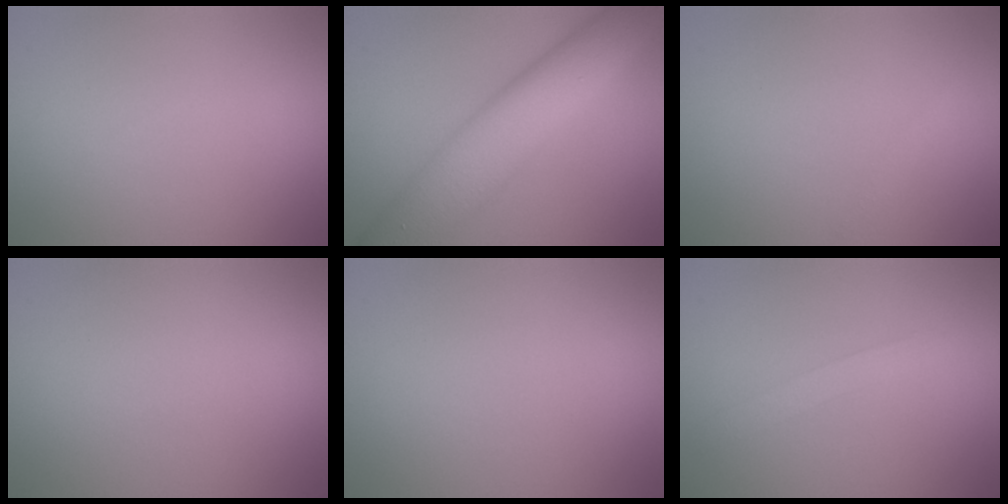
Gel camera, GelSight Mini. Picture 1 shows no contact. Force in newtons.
{"total": 8.7, "press": 8.7, "slide": 0.4}
{"total": 0.5, "press": 0.5, "slide": 0.0}
{"total": 0.0}
{"total": 0.0}
{"total": 1.3, "press": 1.3, "slide": 0.0}